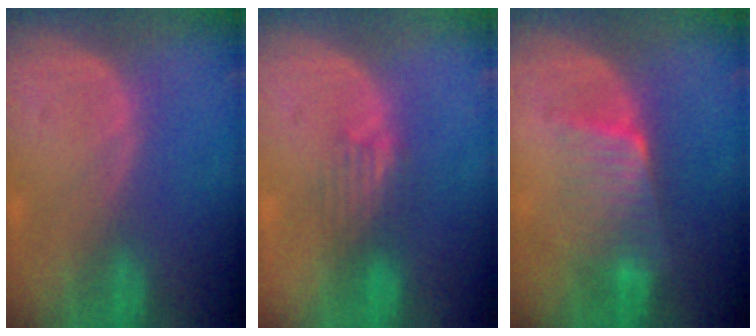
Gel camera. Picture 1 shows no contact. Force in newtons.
{"total": 3.3, "press": 3.2, "slide": 0.8}
{"total": 6.4, "press": 5.8, "slide": 2.9}